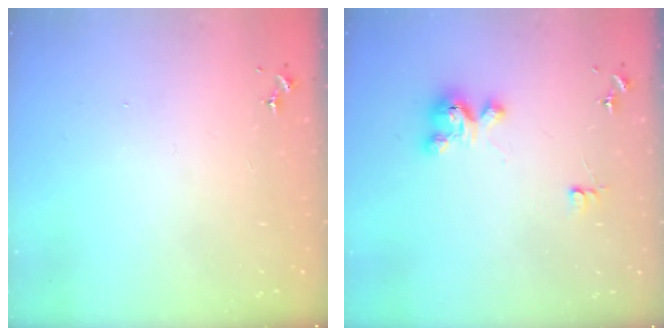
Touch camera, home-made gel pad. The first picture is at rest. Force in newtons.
{"total": 4.2, "press": 4.2, "slide": 0.3}